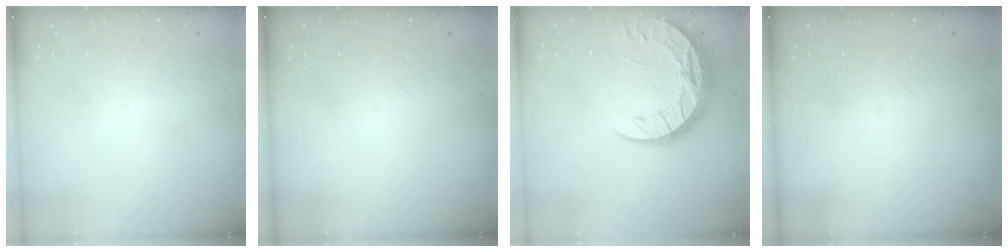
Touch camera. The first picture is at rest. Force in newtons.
{"total": 0.0}
{"total": 15.4, "press": 15.4, "slide": 1.1}
{"total": 0.0}